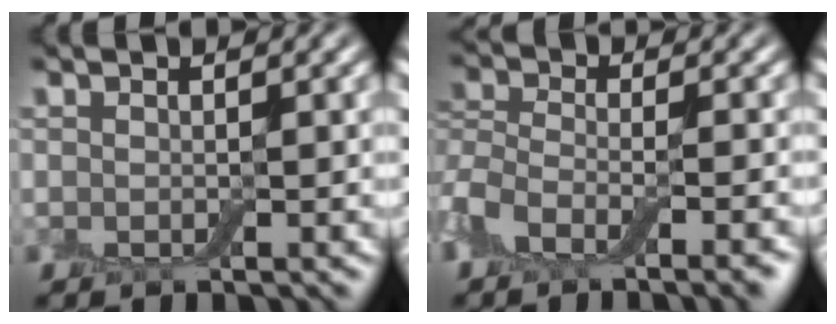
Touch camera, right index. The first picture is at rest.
{"total": 6.1, "force": [-4.0, 2.3, 4.0], "torque": [-0.074, -0.005, -0.082]}